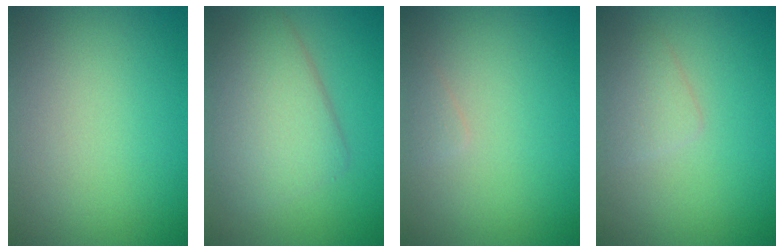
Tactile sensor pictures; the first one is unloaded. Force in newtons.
{"total": 5.6, "press": 5.6, "slide": 0.3}
{"total": 0.6, "press": 0.6, "slide": 0.1}
{"total": 1.5, "press": 1.5, "slide": 0.1}